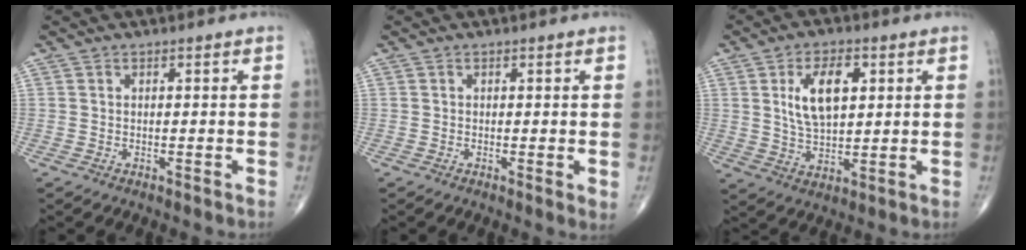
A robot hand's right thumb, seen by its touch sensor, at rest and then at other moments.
{"total": 1.3, "force": [0.1, 0.3, 1.2], "torque": [-0.019, -0.006, -0.002]}
{"total": 10.2, "force": [2.9, 5.3, 8.3], "torque": [-0.133, -0.008, 0.055]}